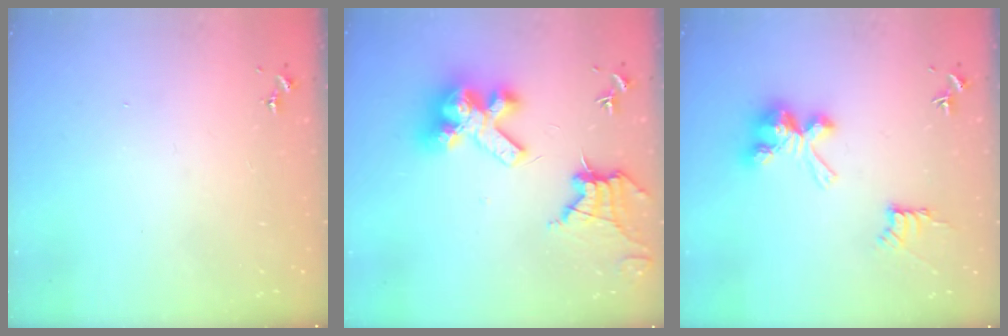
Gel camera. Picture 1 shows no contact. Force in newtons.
{"total": 15.4, "press": 15.2, "slide": 1.9}
{"total": 9.4, "press": 9.4, "slide": 0.2}